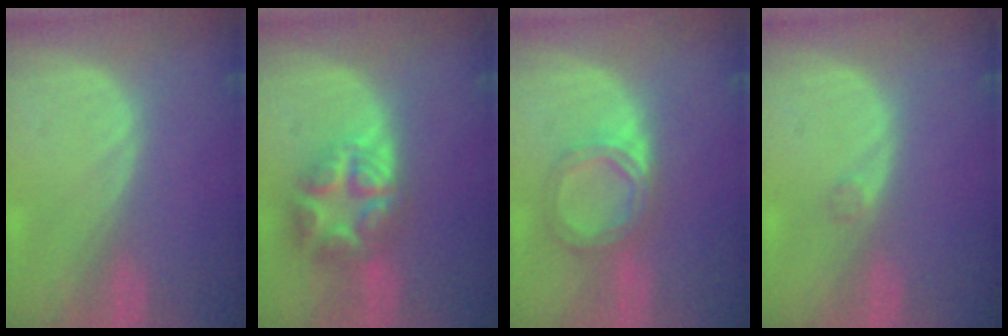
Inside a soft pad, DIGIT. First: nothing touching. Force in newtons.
{"total": 7.9, "press": 7.9, "slide": 0.5}
{"total": 5.6, "press": 5.3, "slide": 1.9}
{"total": 0.9, "press": 0.9, "slide": 0.1}